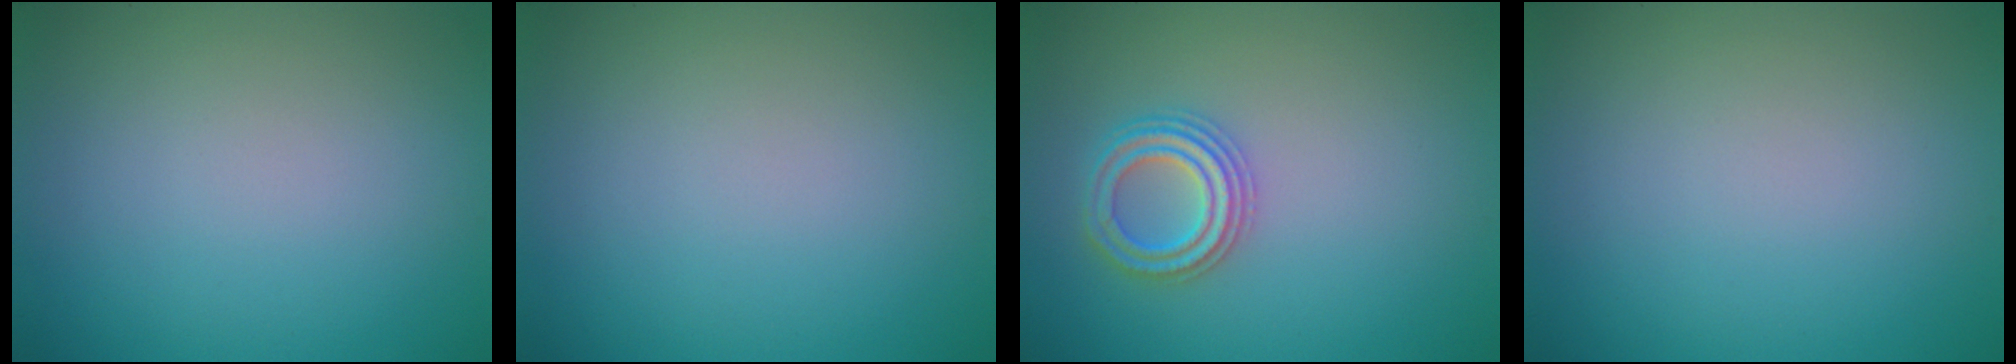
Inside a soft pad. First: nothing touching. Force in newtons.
{"total": 0.0}
{"total": 2.9, "press": 2.9, "slide": 0.5}
{"total": 0.0}